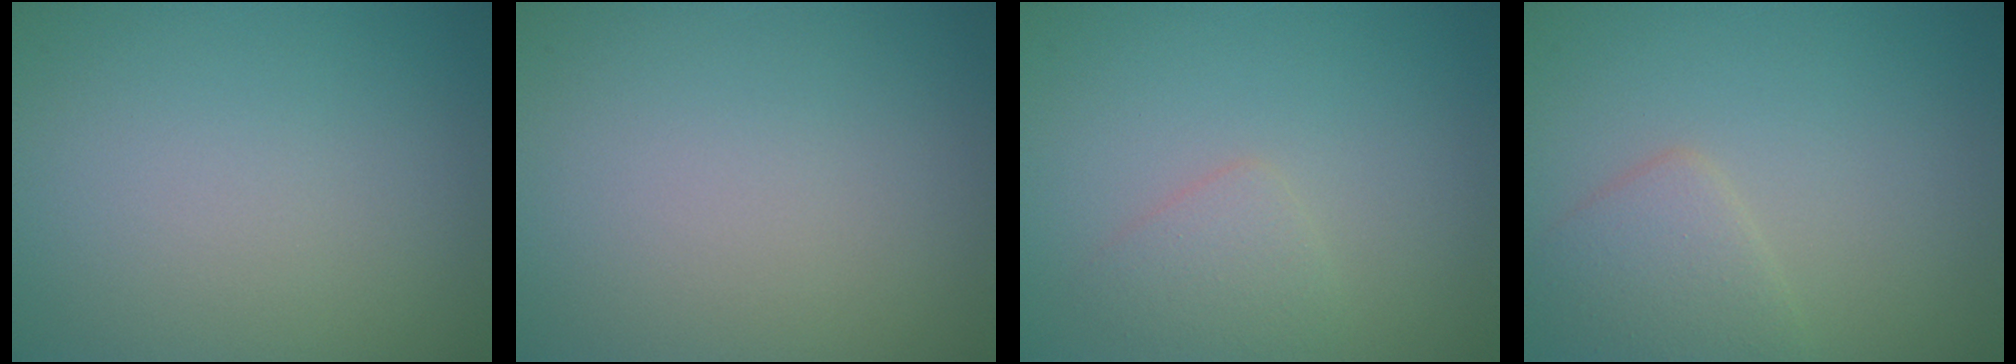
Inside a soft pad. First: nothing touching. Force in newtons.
{"total": 0.0}
{"total": 1.6, "press": 1.6, "slide": 0.1}
{"total": 2.5, "press": 2.5, "slide": 0.2}